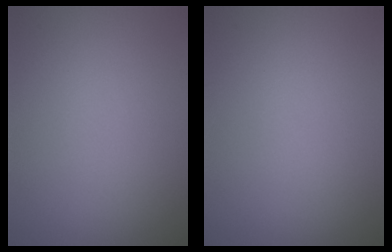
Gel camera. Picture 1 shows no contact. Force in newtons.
{"total": 0.0}